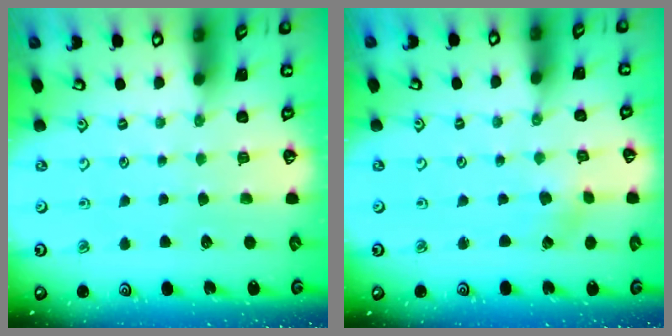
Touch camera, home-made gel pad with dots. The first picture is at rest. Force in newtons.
{"total": 1.2, "press": 1.2, "slide": 0.1}